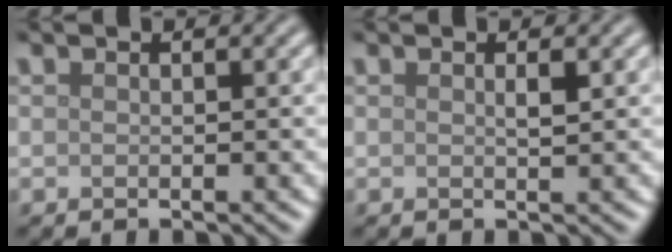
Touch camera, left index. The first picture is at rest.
{"total": 0.8, "force": [0.3, 0.1, 0.8], "torque": [-0.013, 0.001, 0.004]}